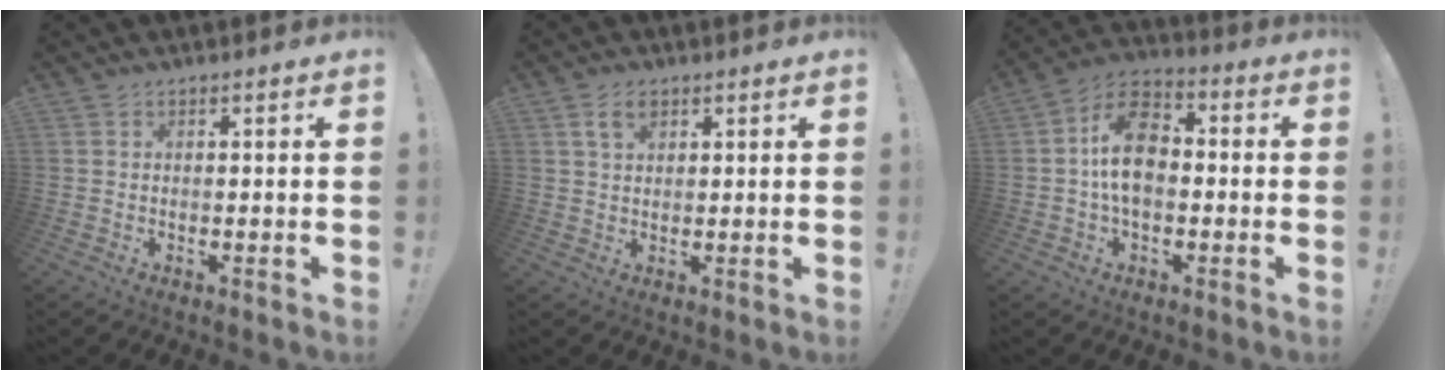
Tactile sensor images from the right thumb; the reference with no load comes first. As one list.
[{"total": 4.3, "force": [2.3, 2.3, 2.8], "torque": [-0.042, -0.005, 0.039]}, {"total": 13.4, "force": [-0.1, 8.9, 10.1], "torque": [-0.173, 0.013, -0.006]}]